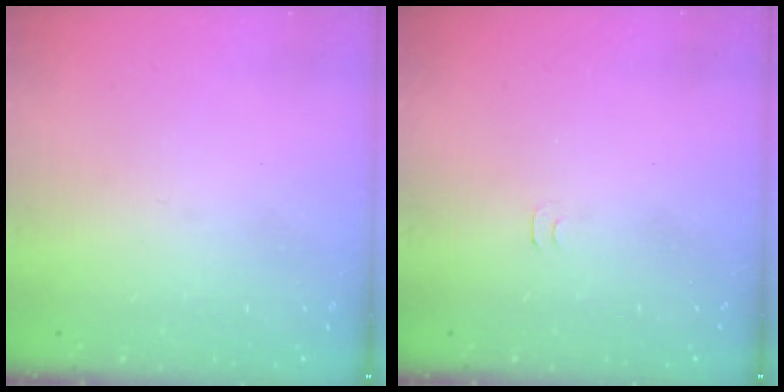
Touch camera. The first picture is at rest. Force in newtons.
{"total": 4.0, "press": 4.0, "slide": 0.6}